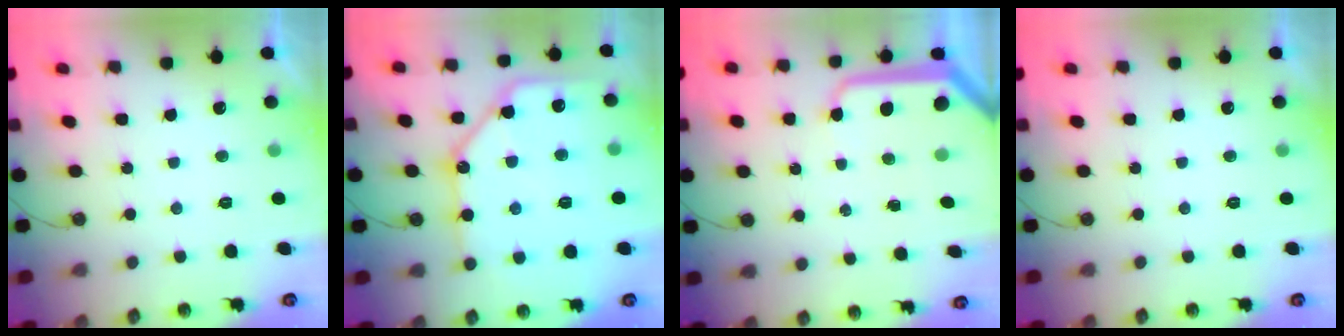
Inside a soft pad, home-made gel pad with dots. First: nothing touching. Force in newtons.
{"total": 16.8, "press": 16.7, "slide": 1.8}
{"total": 9.4, "press": 9.4, "slide": 0.9}
{"total": 0.0}